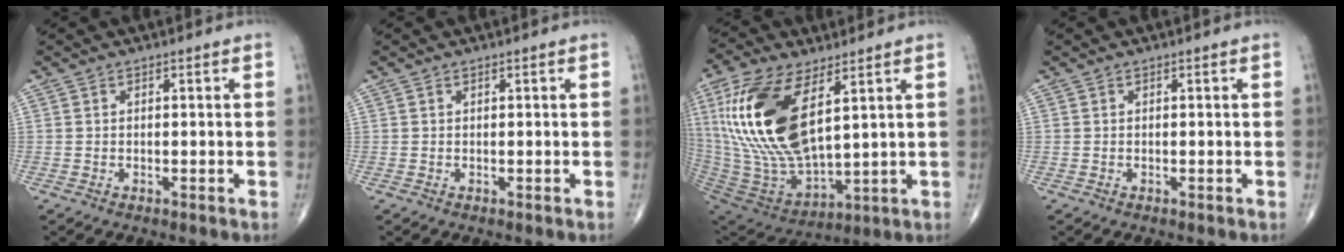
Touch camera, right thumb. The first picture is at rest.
{"total": 0.0}
{"total": 24.1, "force": [7.6, 11.1, 20.0], "torque": [-0.421, -0.030, 0.153]}
{"total": 0.0}